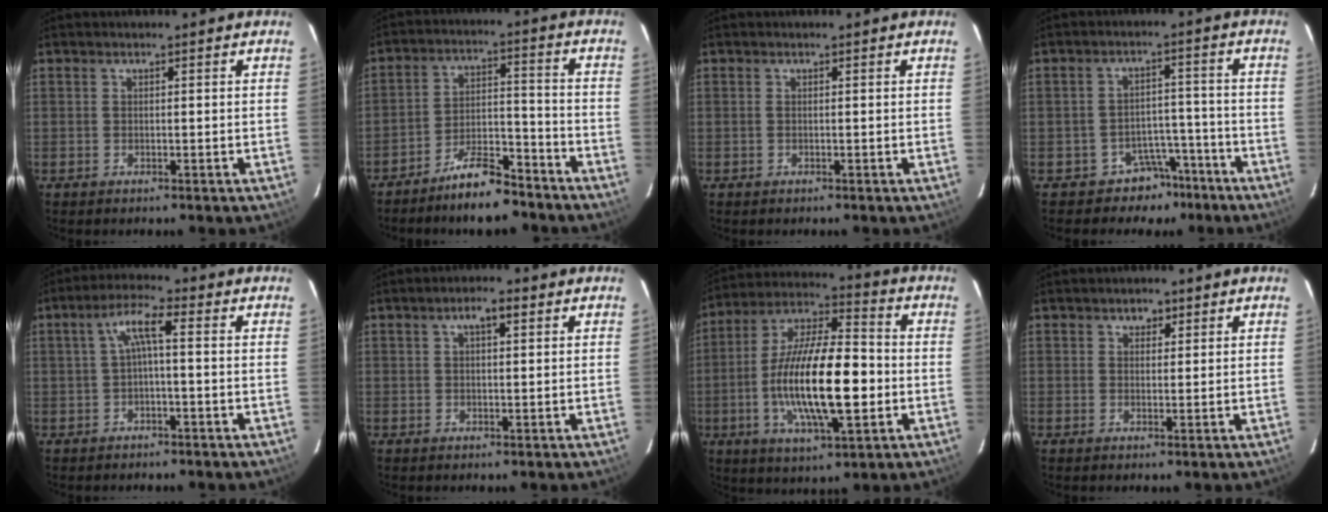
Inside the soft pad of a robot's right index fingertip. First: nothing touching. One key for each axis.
{"total": 10.5, "fx": -8.8, "fy": 3.0, "fz": 5.0, "tx": -0.097, "ty": 0.024, "tz": -0.142}
{"total": 0.0}
{"total": 7.0, "fx": -5.3, "fy": 4.6, "fz": 0.5, "tx": -0.004, "ty": 0.032, "tz": -0.070}
{"total": 4.5, "fx": -0.3, "fy": 0.7, "fz": 4.5, "tx": -0.092, "ty": 0.013, "tz": -0.001}
{"total": 3.2, "fx": 1.4, "fy": 1.1, "fz": 2.7, "tx": -0.046, "ty": 0.012, "tz": 0.023}
{"total": 19.3, "fx": -3.4, "fy": 5.8, "fz": 18.1, "tx": -0.343, "ty": -0.002, "tz": -0.065}
{"total": 2.0, "fx": 1.1, "fy": 1.5, "fz": 0.7, "tx": -0.006, "ty": 0.008, "tz": 0.018}